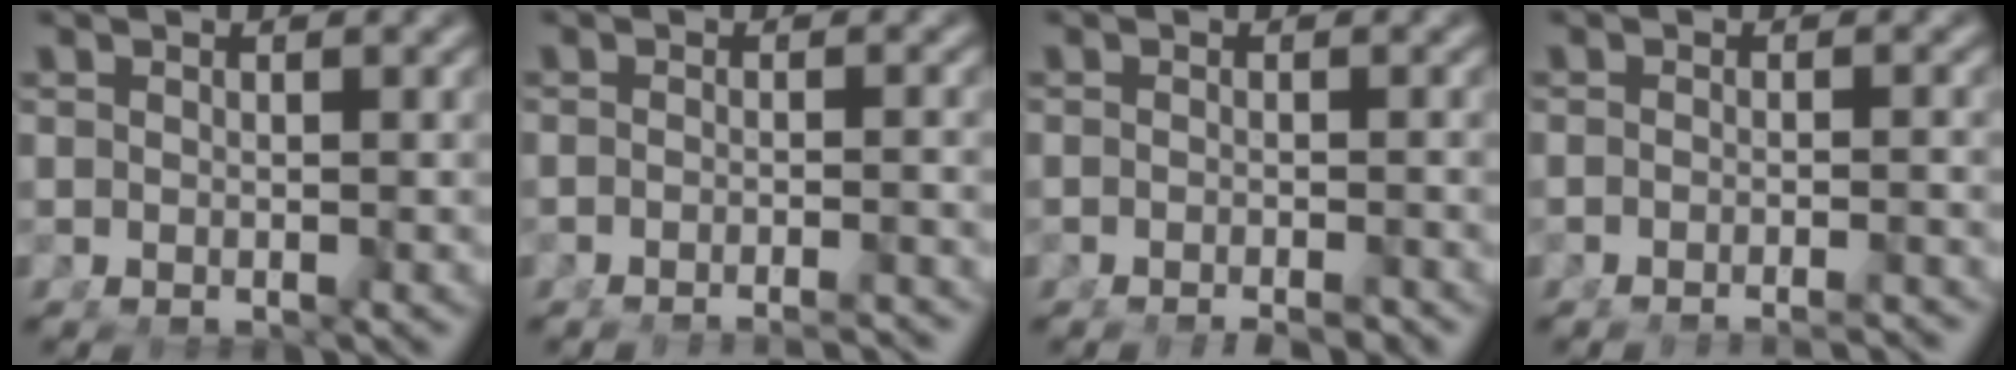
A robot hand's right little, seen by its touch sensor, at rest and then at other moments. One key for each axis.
{"total": 3.3, "fx": -3.1, "fy": 0.0, "fz": 0.9, "tx": -0.008, "ty": -0.002, "tz": -0.052}
{"total": 2.7, "fx": -2.5, "fy": 0.3, "fz": 0.9, "tx": -0.010, "ty": -0.005, "tz": -0.036}
{"total": 2.9, "fx": -2.8, "fy": 0.0, "fz": 0.9, "tx": -0.010, "ty": 0.000, "tz": -0.047}